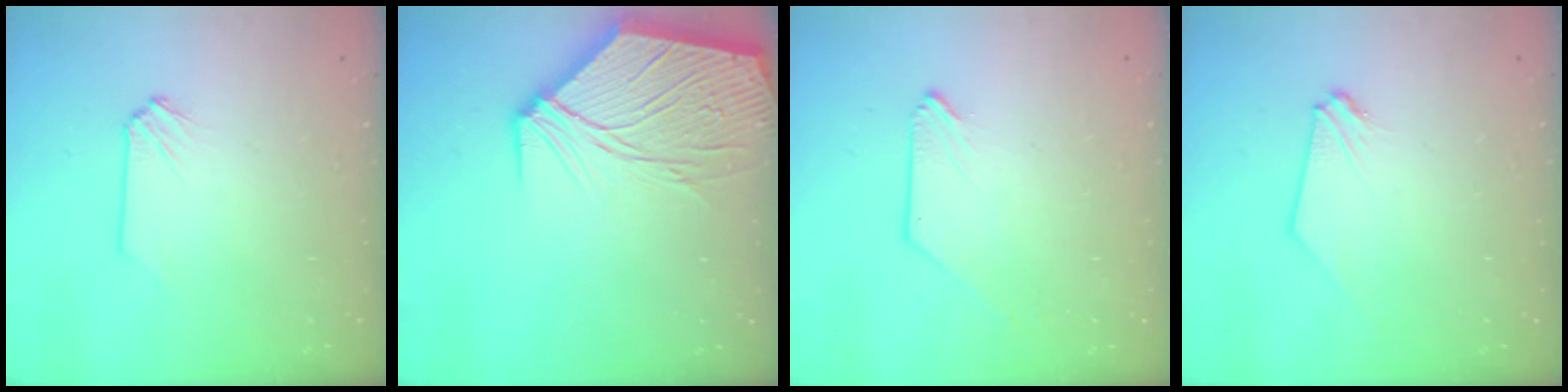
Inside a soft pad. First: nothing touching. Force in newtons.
{"total": 16.7, "press": 16.5, "slide": 2.8}
{"total": 0.0}
{"total": 0.0}